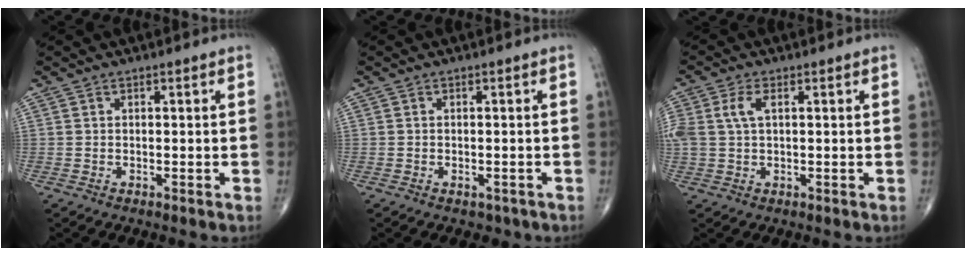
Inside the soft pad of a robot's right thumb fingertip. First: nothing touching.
{"total": 1.4, "force": [-0.8, 0.9, 0.7], "torque": [-0.010, 0.009, -0.004]}
{"total": 5.2, "force": [1.4, 2.7, 4.2], "torque": [-0.115, 0.015, 0.029]}